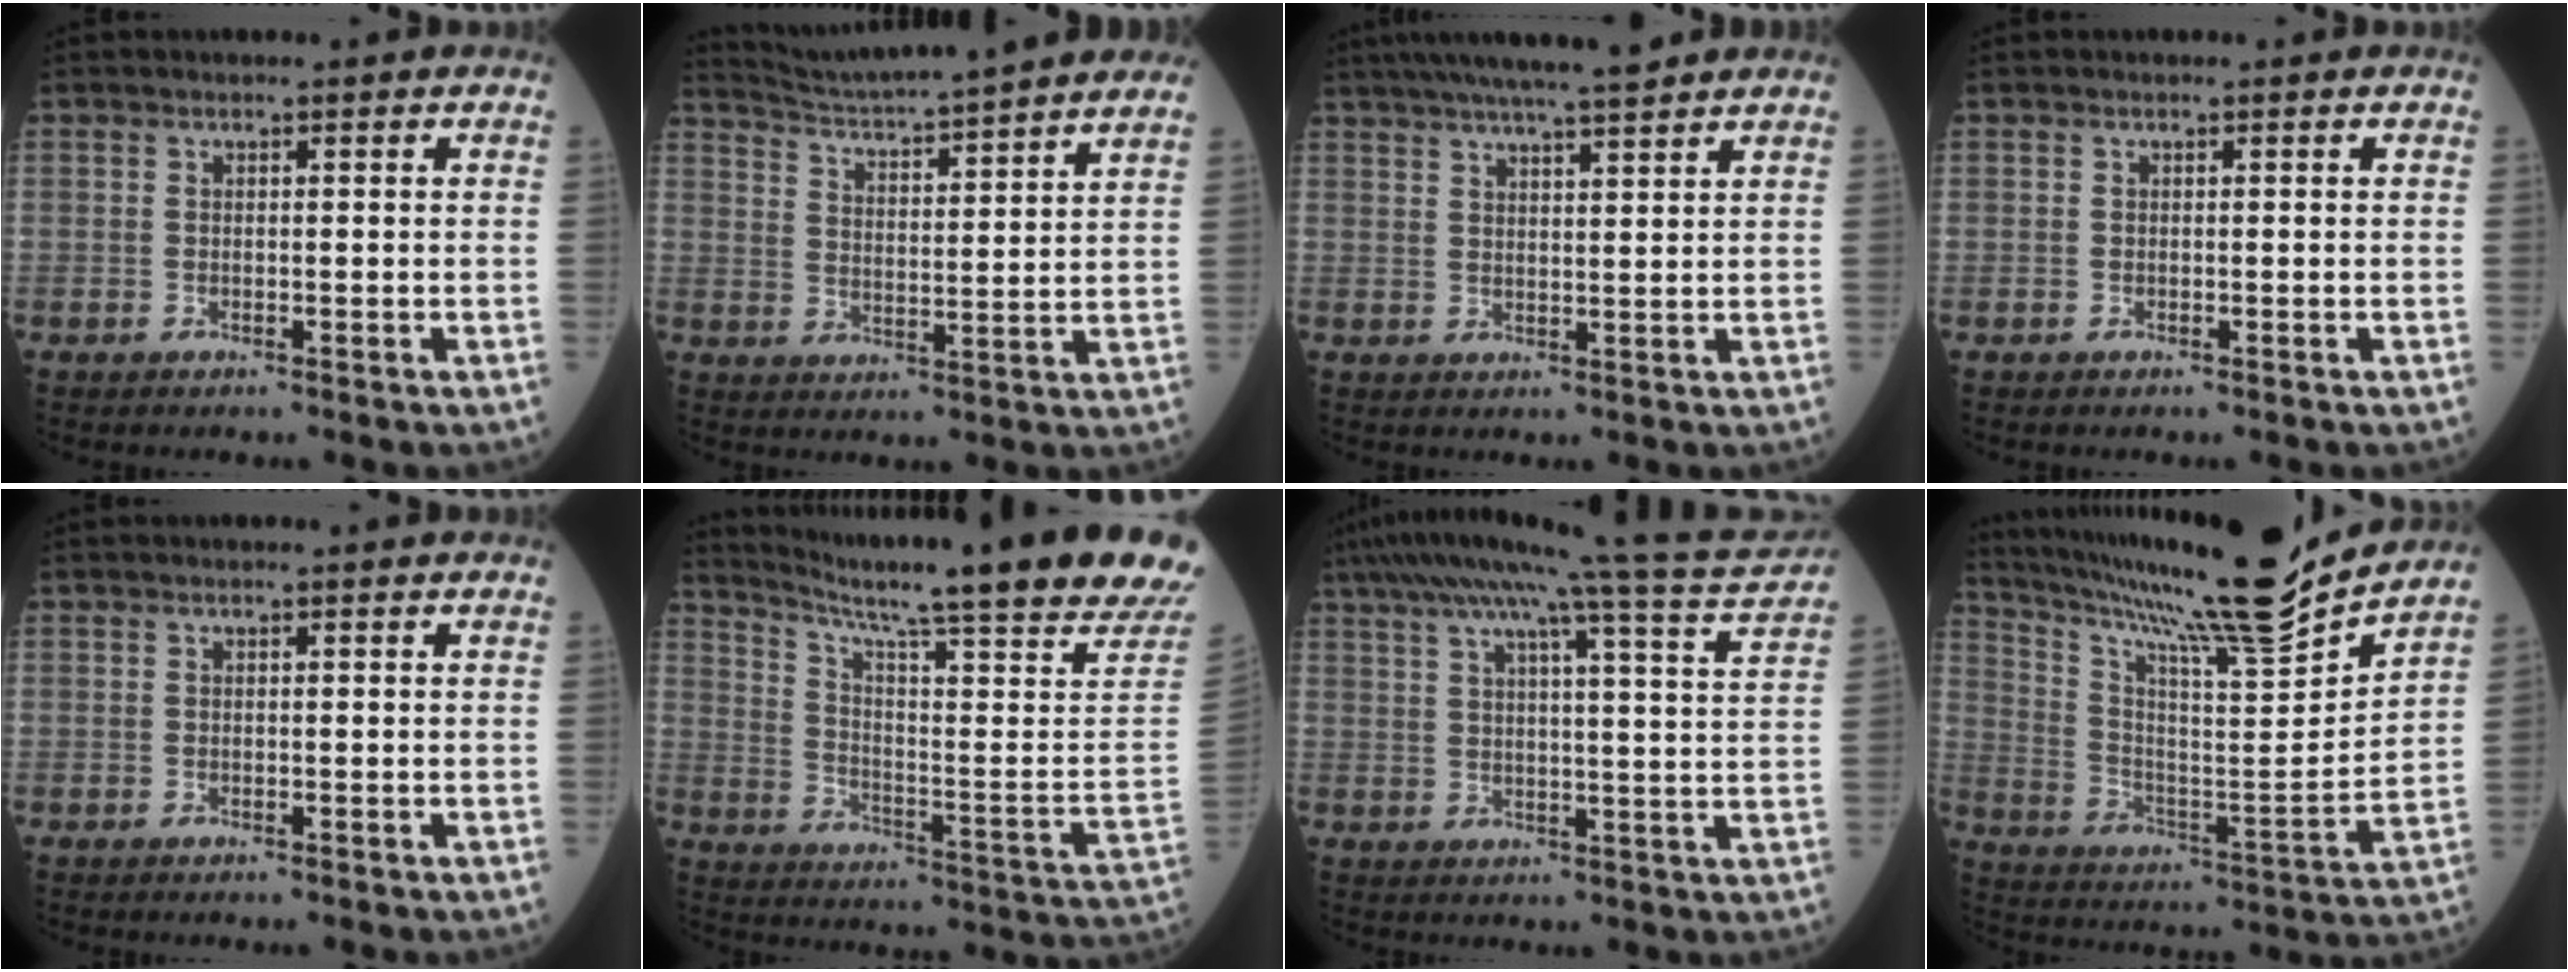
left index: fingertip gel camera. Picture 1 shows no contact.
{"total": 18.3, "force": [16.8, -0.6, 7.4], "torque": [-0.126, -0.005, 0.235]}
{"total": 12.8, "force": [10.9, 0.5, 6.6], "torque": [-0.113, 0.026, 0.160]}
{"total": 0.0}
{"total": 0.7, "force": [0.6, -0.1, 0.4], "torque": [-0.010, 0.002, 0.011]}
{"total": 26.2, "force": [20.5, -1.5, 16.2], "torque": [-0.262, -0.072, 0.281]}
{"total": 20.0, "force": [17.3, -1.2, 10.0], "torque": [-0.171, -0.011, 0.222]}
{"total": 21.7, "force": [19.2, -1.2, 10.1], "torque": [-0.187, -0.038, 0.303]}